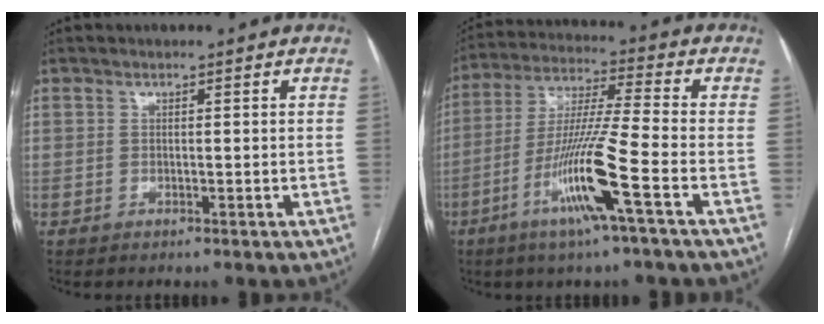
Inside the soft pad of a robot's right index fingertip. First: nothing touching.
{"total": 13.3, "force": [-5.7, -1.0, 12.0], "torque": [-0.239, -0.014, -0.112]}